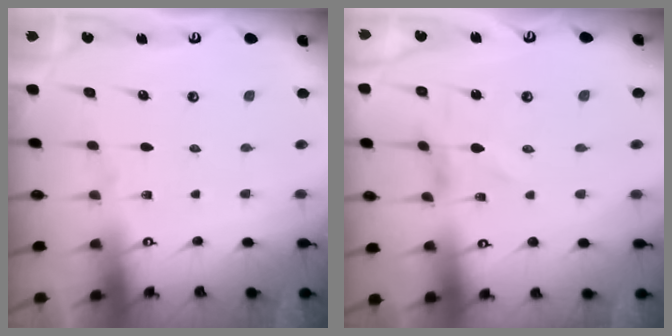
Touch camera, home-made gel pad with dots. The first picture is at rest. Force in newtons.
{"total": 0.7, "press": 0.6, "slide": 0.3}